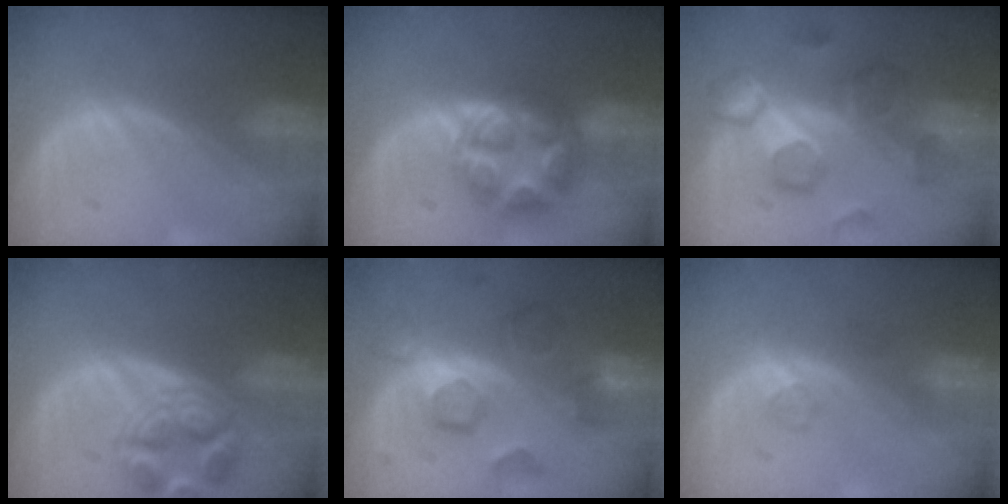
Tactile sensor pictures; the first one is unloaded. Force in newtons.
{"total": 7.9, "press": 7.9, "slide": 0.5}
{"total": 9.0, "press": 8.8, "slide": 1.8}
{"total": 6.8, "press": 6.3, "slide": 2.6}
{"total": 8.3, "press": 8.1, "slide": 2.0}
{"total": 2.1, "press": 2.1, "slide": 0.2}